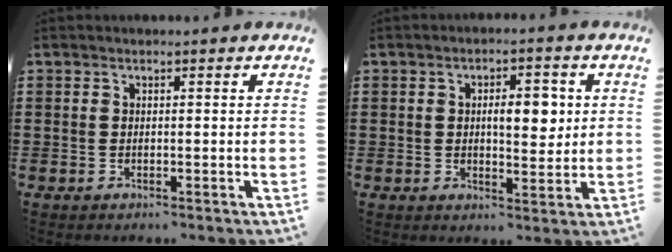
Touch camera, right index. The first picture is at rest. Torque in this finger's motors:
{"motor_torque": [1.45, -0.10, 0.40, 0.12]}